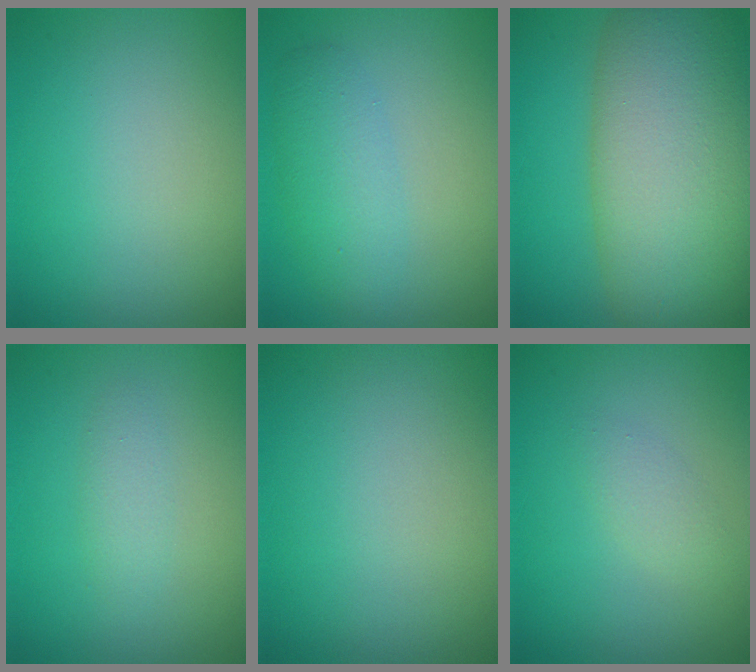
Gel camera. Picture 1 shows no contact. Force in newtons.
{"total": 3.0, "press": 3.0, "slide": 0.1}
{"total": 13.1, "press": 13.1, "slide": 0.5}
{"total": 1.5, "press": 1.5, "slide": 0.1}
{"total": 0.0}
{"total": 1.3, "press": 1.3, "slide": 0.1}